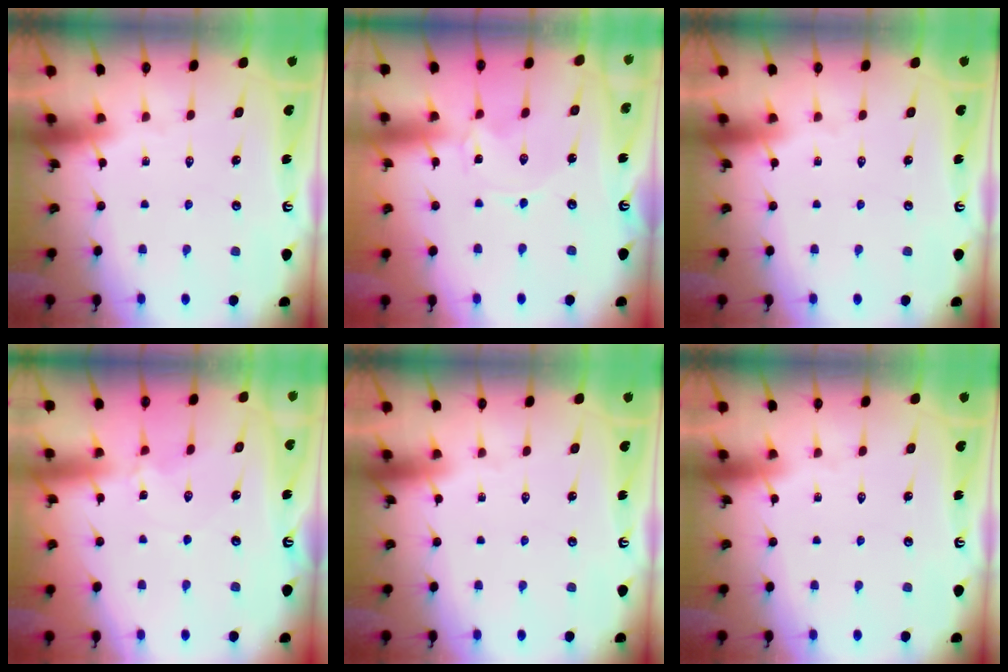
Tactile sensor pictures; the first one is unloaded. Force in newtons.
{"total": 0.0}
{"total": 0.0}
{"total": 2.3, "press": 2.3, "slide": 0.3}
{"total": 0.0}
{"total": 0.0}